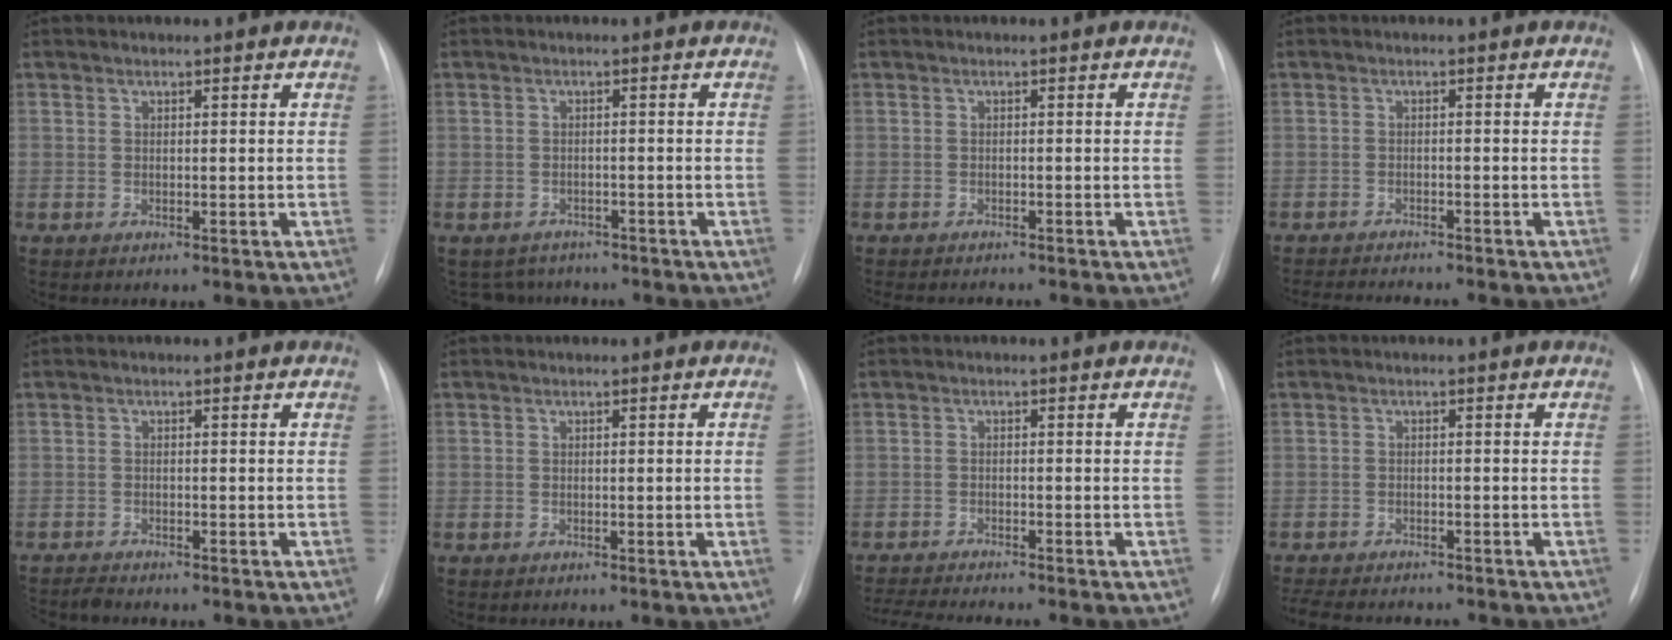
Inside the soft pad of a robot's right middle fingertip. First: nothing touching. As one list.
[{"total": 4.6, "force": [-4.1, 2.1, -0.3], "torque": [0.004, 0.004, -0.054]}, {"total": 6.3, "force": [-5.8, 0.7, 2.3], "torque": [-0.024, -0.005, -0.079]}, {"total": 8.1, "force": [-7.5, 0.1, 3.0], "torque": [-0.043, -0.014, -0.110]}, {"total": 1.9, "force": [-1.9, -0.1, 0.1], "torque": [0.000, -0.008, -0.032]}, {"total": 0.9, "force": [-0.1, -0.3, 0.8], "torque": [-0.012, -0.002, 0.002]}, {"total": 8.3, "force": [-7.5, -0.5, 3.5], "torque": [-0.054, -0.018, -0.117]}, {"total": 9.1, "force": [-8.2, 2.0, 3.3], "torque": [-0.060, -0.010, -0.118]}]